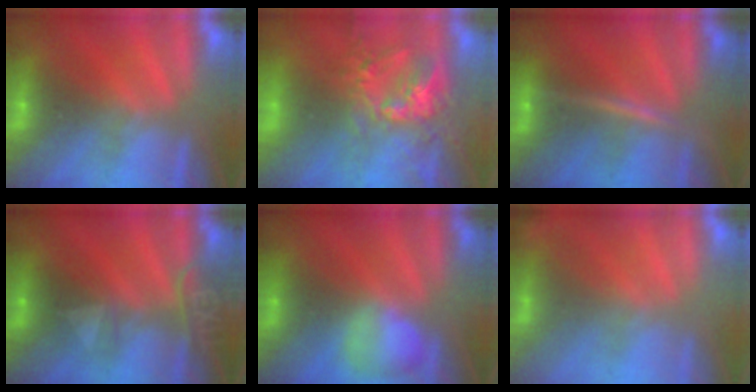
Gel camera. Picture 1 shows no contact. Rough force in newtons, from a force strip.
{"total": 9.6}
{"total": 3.2}
{"total": 2.4}
{"total": 2.4}
{"total": 1.8}